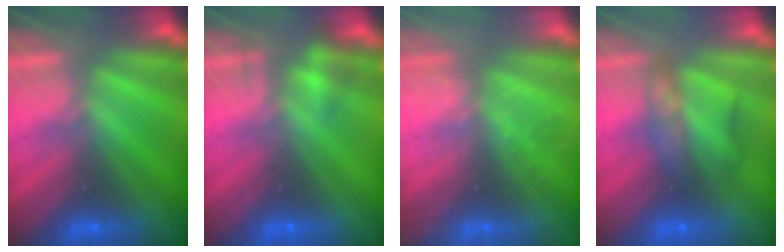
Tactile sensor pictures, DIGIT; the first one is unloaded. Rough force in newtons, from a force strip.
{"total": 2.1}
{"total": 2.3}
{"total": 2.3}